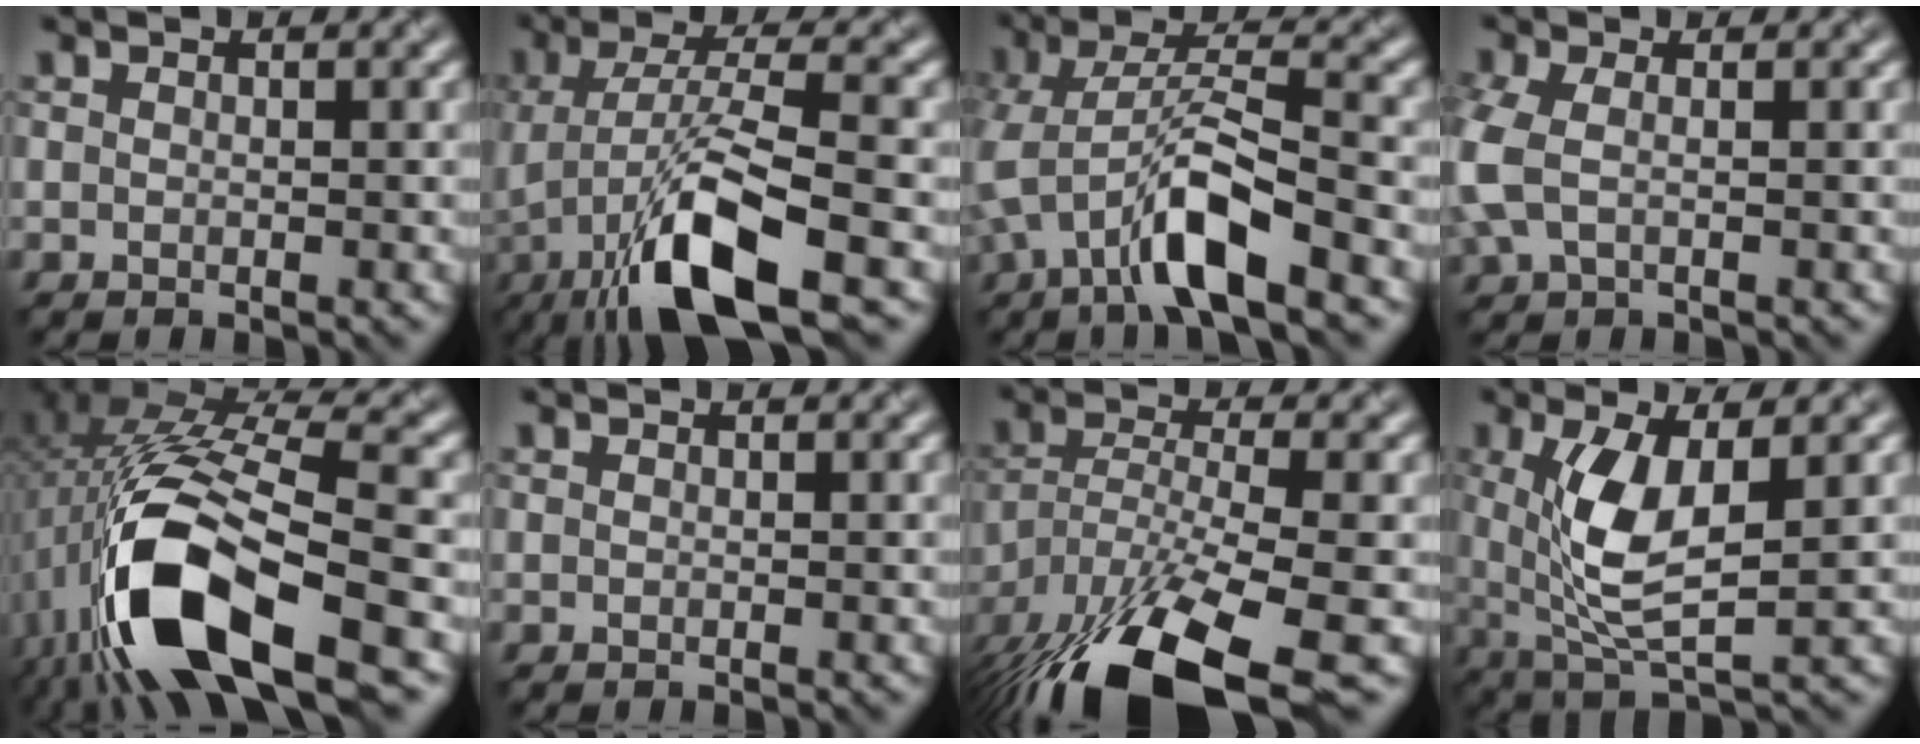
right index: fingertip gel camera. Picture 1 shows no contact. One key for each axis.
{"total": 9.9, "fx": -4.4, "fy": 2.5, "fz": 8.5, "tx": -0.163, "ty": 0.001, "tz": -0.083}
{"total": 7.8, "fx": -4.0, "fy": 2.2, "fz": 6.4, "tx": -0.127, "ty": 0.005, "tz": -0.077}
{"total": 3.3, "fx": -0.4, "fy": 1.9, "fz": 2.7, "tx": -0.086, "ty": -0.003, "tz": -0.011}
{"total": 15.3, "fx": -5.6, "fy": 6.2, "fz": 12.8, "tx": -0.263, "ty": -0.020, "tz": -0.093}
{"total": 0.0}
{"total": 13.5, "fx": -8.7, "fy": 4.3, "fz": 9.4, "tx": -0.209, "ty": -0.038, "tz": -0.148}
{"total": 6.8, "fx": 0.7, "fy": 2.3, "fz": 6.3, "tx": -0.134, "ty": -0.013, "tz": 0.018}